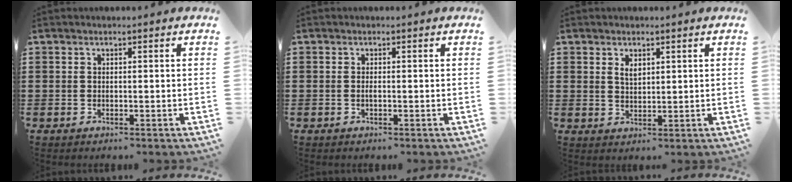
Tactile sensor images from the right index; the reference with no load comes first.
{"total": 0.5, "force": [-0.1, 0.1, 0.5], "torque": [-0.010, -0.002, -0.002]}
{"total": 2.0, "force": [1.2, 1.0, 1.3], "torque": [-0.020, -0.001, 0.019]}